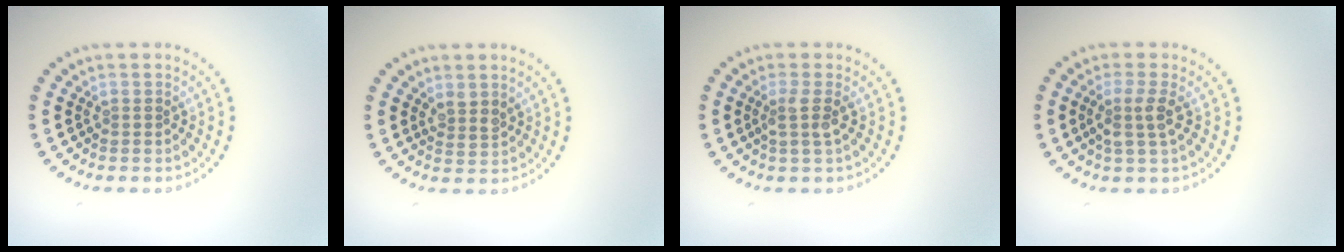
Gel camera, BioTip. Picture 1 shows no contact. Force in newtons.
{"total": 1.3, "press": 1.1, "slide": 0.8}
{"total": 1.8, "press": 1.4, "slide": 1.2}
{"total": 2.2, "press": 1.9, "slide": 1.2}